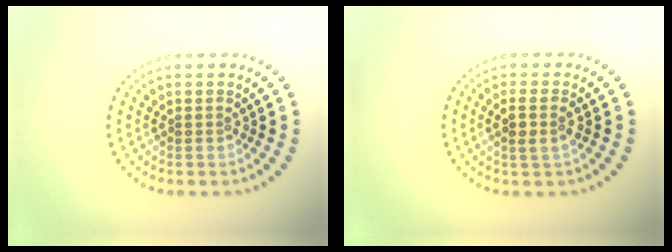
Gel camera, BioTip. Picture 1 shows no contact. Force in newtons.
{"total": 1.9, "press": 1.6, "slide": 1.0}